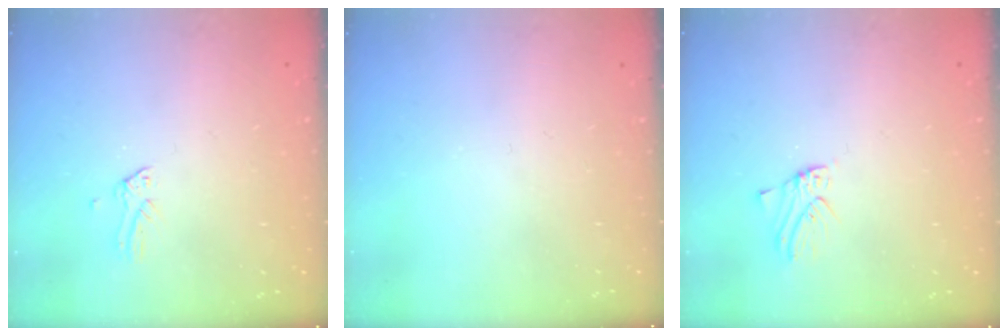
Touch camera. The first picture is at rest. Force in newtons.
{"total": 0.0}
{"total": 1.0, "press": 1.0, "slide": 0.2}